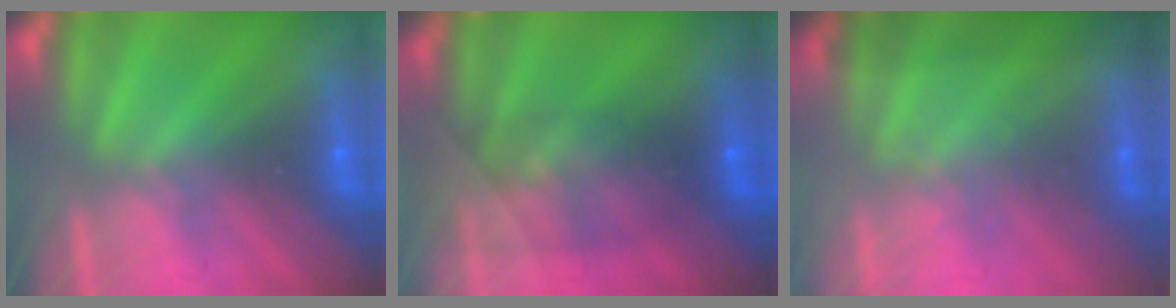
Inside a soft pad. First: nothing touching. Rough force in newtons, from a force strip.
{"total": 5.8}
{"total": 1.5}